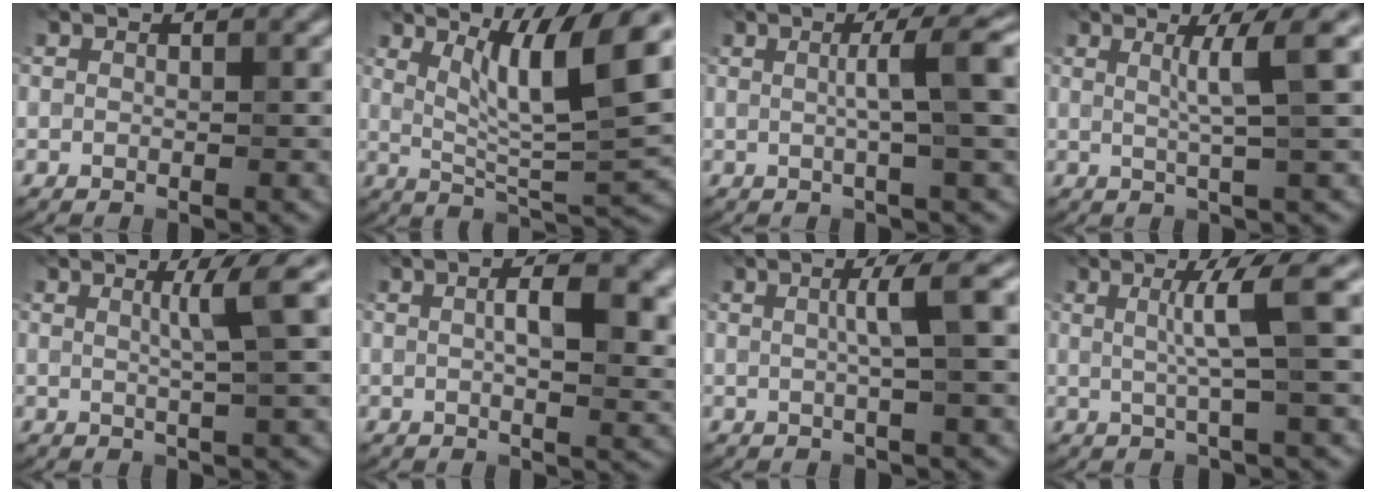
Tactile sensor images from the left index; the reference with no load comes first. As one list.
[{"total": 9.0, "force": [3.3, 1.6, 8.2], "torque": [-0.137, -0.006, 0.061]}, {"total": 4.5, "force": [0.5, 0.4, 4.4], "torque": [-0.067, 0.013, 0.004]}, {"total": 3.9, "force": [1.3, 0.1, 3.7], "torque": [-0.057, 0.009, 0.021]}, {"total": 3.3, "force": [1.0, 0.0, 3.1], "torque": [-0.046, 0.012, 0.015]}, {"total": 6.7, "force": [1.3, 2.4, 6.1], "torque": [-0.093, 0.008, 0.021]}, {"total": 3.5, "force": [0.5, 0.1, 3.4], "torque": [-0.056, 0.015, 0.005]}, {"total": 4.4, "force": [0.9, 0.1, 4.3], "torque": [-0.074, 0.013, 0.014]}]